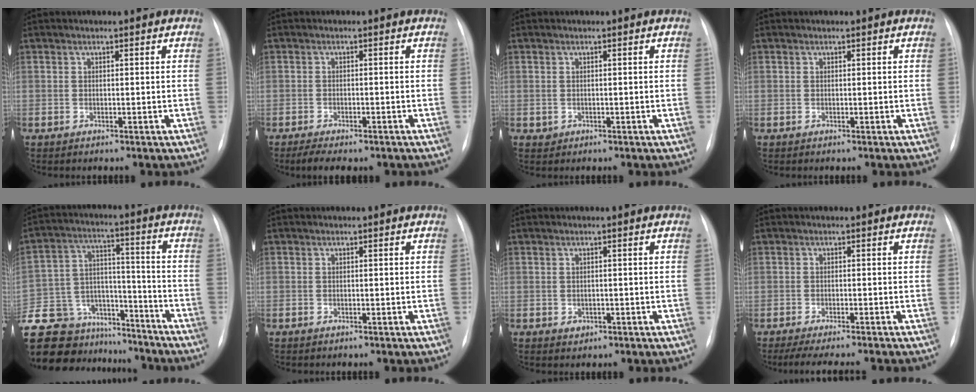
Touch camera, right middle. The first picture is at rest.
{"total": 5.9, "force": [-4.5, 2.0, 3.2], "torque": [-0.049, -0.013, -0.059]}
{"total": 0.8, "force": [-0.1, 0.7, 0.2], "torque": [-0.002, 0.001, 0.002]}
{"total": 0.0}
{"total": 26.8, "force": [-22.2, 12.1, 9.0], "torque": [-0.249, 0.020, -0.343]}
{"total": 0.0}
{"total": 1.3, "force": [-0.5, 1.1, 0.5], "torque": [-0.008, 0.001, -0.001]}
{"total": 10.6, "force": [-9.3, 0.0, 5.0], "torque": [-0.056, -0.020, -0.128]}